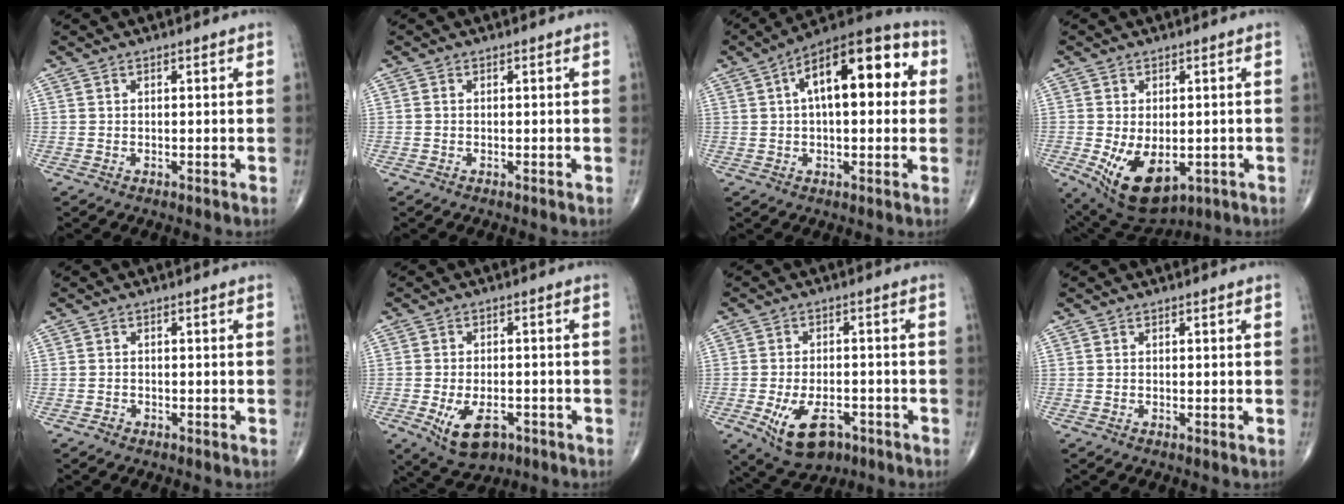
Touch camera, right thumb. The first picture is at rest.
{"total": 0.0}
{"total": 18.0, "force": [4.1, 8.3, 15.4], "torque": [-0.206, 0.035, 0.051]}
{"total": 11.4, "force": [-2.9, 6.7, 8.8], "torque": [-0.138, -0.013, -0.027]}
{"total": 0.8, "force": [-0.6, 0.5, 0.1], "torque": [0.003, 0.004, -0.015]}
{"total": 8.1, "force": [-3.3, 4.5, 5.8], "torque": [-0.091, 0.005, -0.045]}
{"total": 10.2, "force": [-4.6, 5.8, 7.0], "torque": [-0.109, 0.013, -0.065]}
{"total": 0.0}